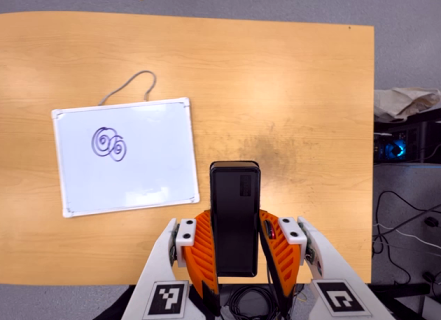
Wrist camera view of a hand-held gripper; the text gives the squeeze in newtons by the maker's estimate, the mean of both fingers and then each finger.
{"total": 4.0, "left": 2.7, "right": 5.3}